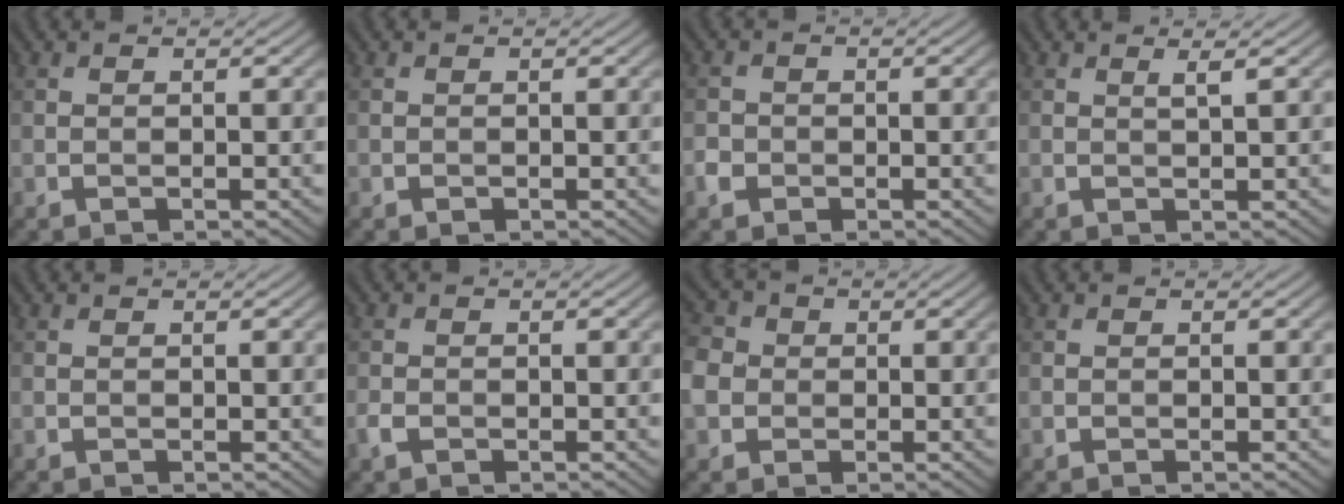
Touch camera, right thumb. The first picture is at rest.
{"total": 0.0}
{"total": 1.8, "force": [-0.9, 1.5, 0.5], "torque": [-0.009, -0.001, -0.022]}
{"total": 1.2, "force": [0.7, -0.1, 1.0], "torque": [-0.022, 0.006, 0.009]}
{"total": 0.0}
{"total": 1.4, "force": [-0.7, 0.9, 0.8], "torque": [-0.020, -0.001, -0.018]}
{"total": 4.9, "force": [-0.6, 4.3, 2.2], "torque": [-0.072, 0.005, -0.025]}
{"total": 0.0}